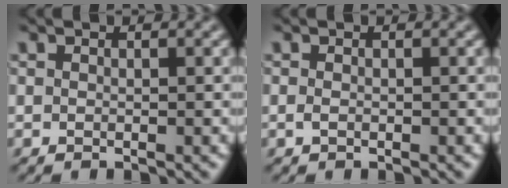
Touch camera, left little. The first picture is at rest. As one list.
[{"total": 0.7, "force": [-0.2, 0.4, 0.4], "torque": [-0.012, -0.001, -0.004]}]